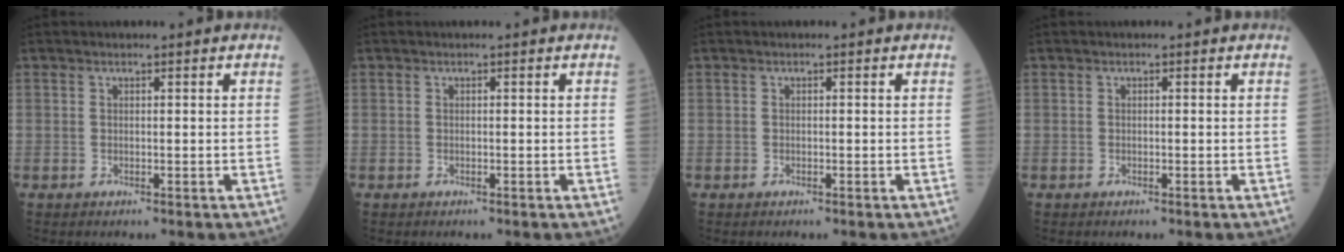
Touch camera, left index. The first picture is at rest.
{"total": 0.0}
{"total": 0.0}
{"total": 0.0}